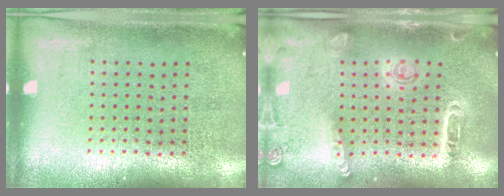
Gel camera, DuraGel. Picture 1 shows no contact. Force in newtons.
{"total": 1.6, "press": 1.5, "slide": 0.5}